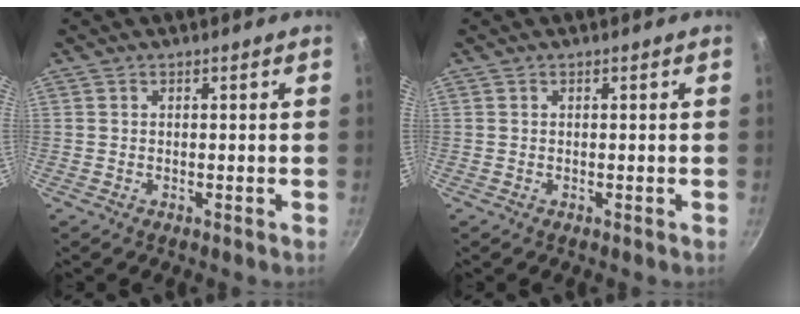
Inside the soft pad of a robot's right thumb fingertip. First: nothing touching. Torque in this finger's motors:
{"motor_torque": [0.00, 0.00, 0.15, -0.16, 0.00]}